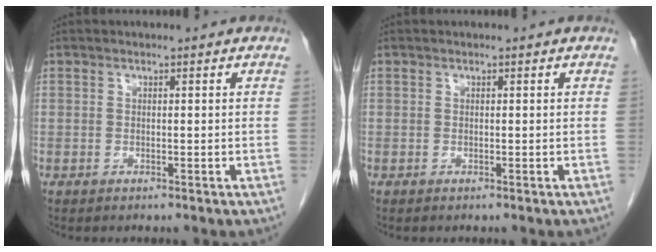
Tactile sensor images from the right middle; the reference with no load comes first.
{"total": 0.0}